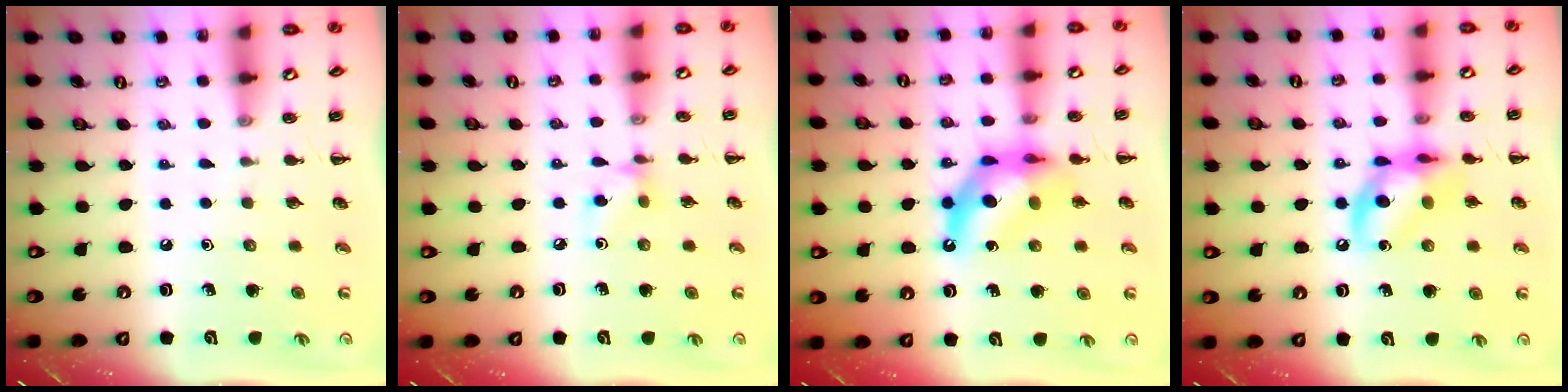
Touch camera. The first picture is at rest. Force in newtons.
{"total": 4.4, "press": 4.3, "slide": 0.9}
{"total": 11.0, "press": 10.5, "slide": 3.3}
{"total": 12.5, "press": 12.2, "slide": 2.7}